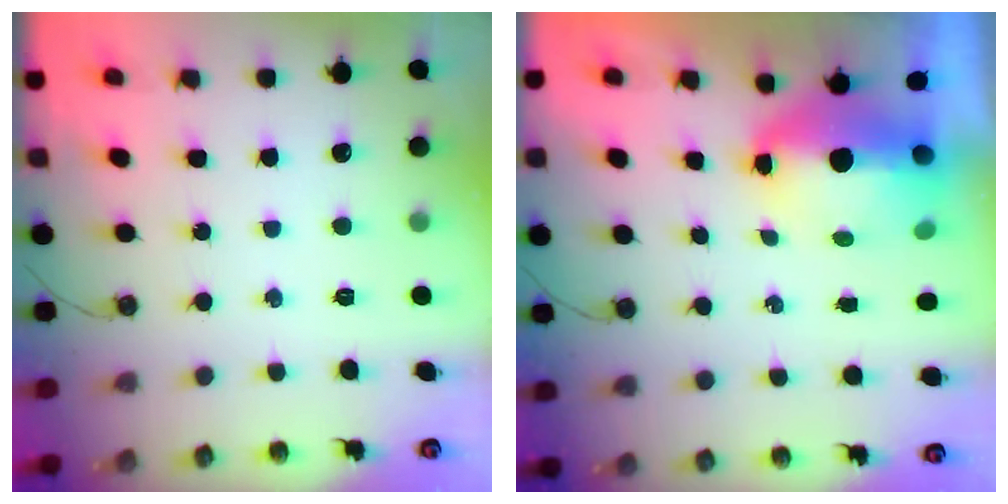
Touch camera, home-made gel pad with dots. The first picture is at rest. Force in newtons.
{"total": 7.9, "press": 7.8, "slide": 1.4}